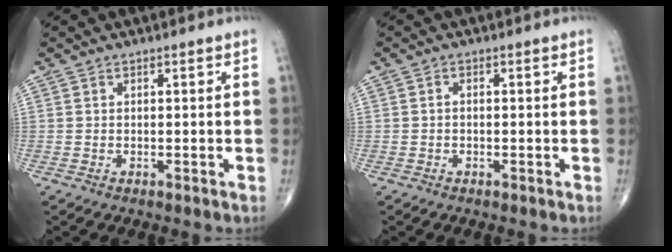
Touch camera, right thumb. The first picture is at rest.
{"total": 0.7, "force": [-0.2, 0.4, 0.5], "torque": [-0.008, 0.000, -0.006]}